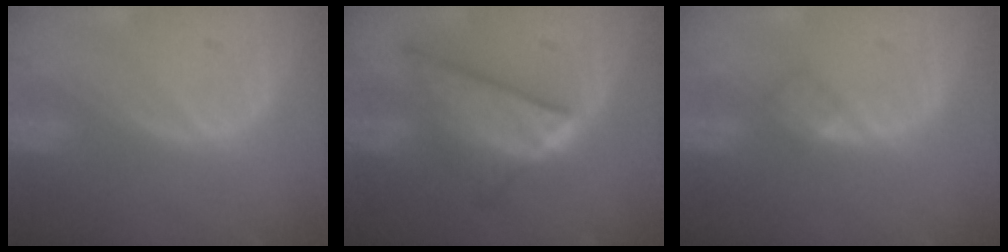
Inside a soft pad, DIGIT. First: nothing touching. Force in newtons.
{"total": 9.1, "press": 9.1, "slide": 0.6}
{"total": 2.0, "press": 2.0, "slide": 0.2}